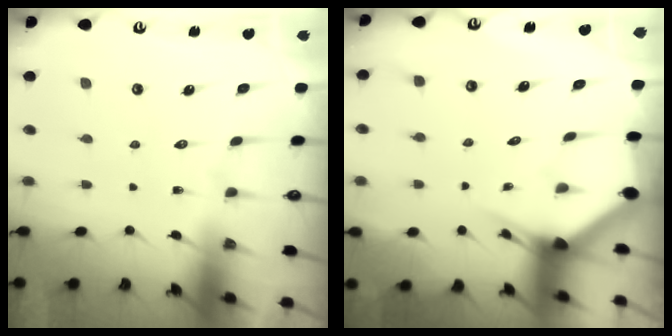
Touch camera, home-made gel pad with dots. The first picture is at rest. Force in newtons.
{"total": 3.1, "press": 3.1, "slide": 0.1}